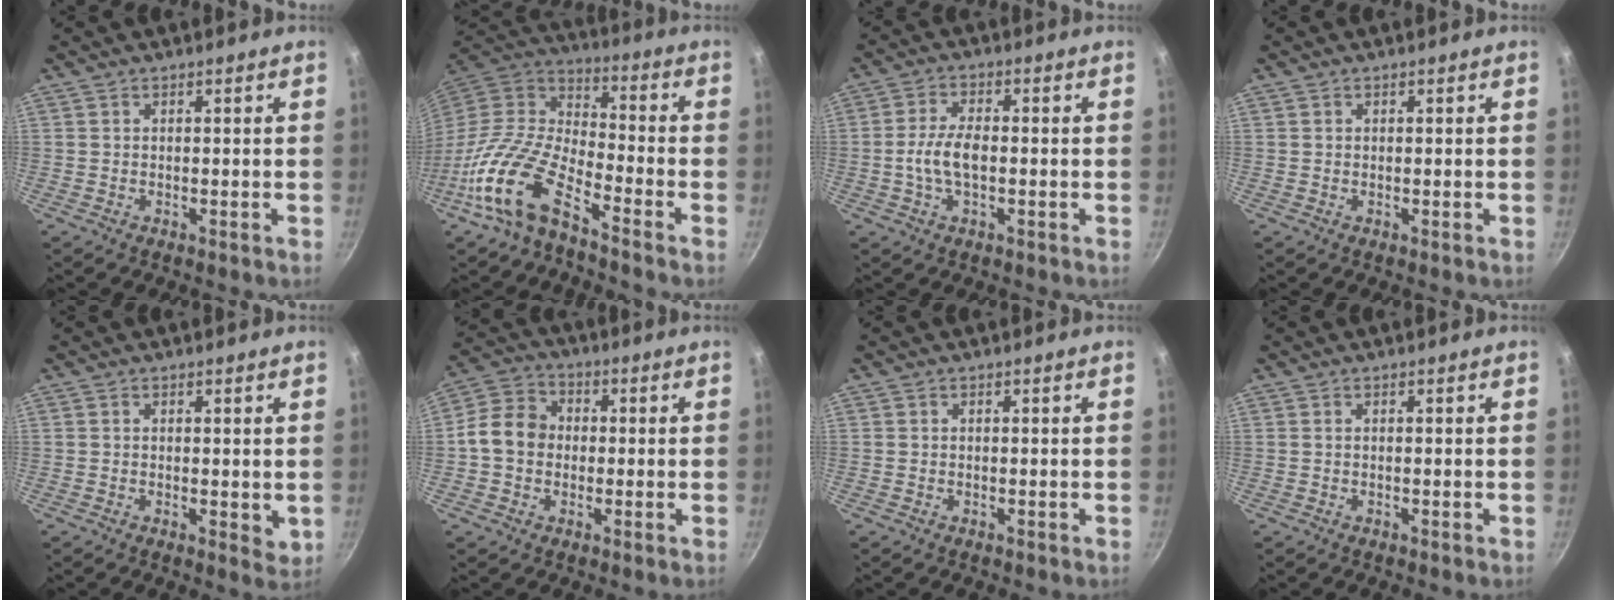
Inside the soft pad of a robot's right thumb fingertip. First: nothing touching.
{"total": 15.6, "force": [-9.6, 6.1, 10.6], "torque": [-0.194, 0.071, -0.206]}
{"total": 6.3, "force": [-0.8, 3.0, 5.5], "torque": [-0.108, 0.014, -0.022]}
{"total": 0.5, "force": [0.3, 0.4, 0.1], "torque": [0.001, 0.001, 0.002]}
{"total": 2.6, "force": [0.3, 1.2, 2.3], "torque": [-0.032, -0.007, 0.004]}
{"total": 8.1, "force": [-0.6, 6.8, 4.4], "torque": [-0.052, 0.019, -0.030]}
{"total": 0.0}
{"total": 0.0}